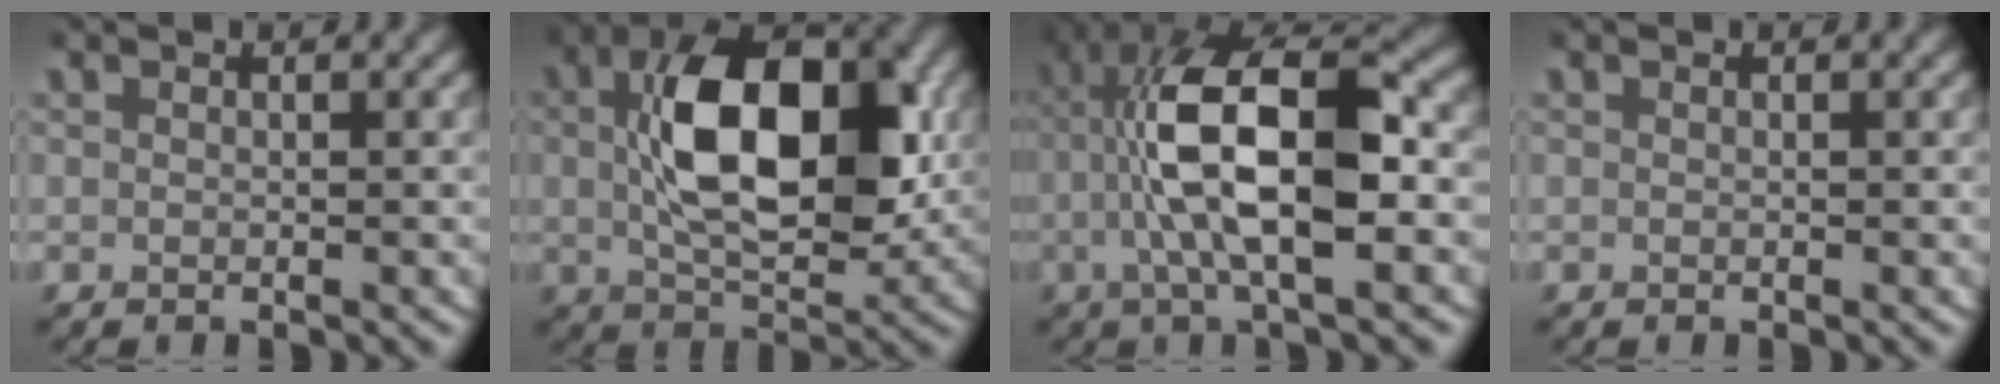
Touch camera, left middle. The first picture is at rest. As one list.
[{"total": 12.3, "force": [1.2, 6.7, 10.2], "torque": [-0.184, -0.010, 0.020]}, {"total": 10.7, "force": [0.4, 5.1, 9.3], "torque": [-0.179, -0.007, 0.001]}, {"total": 0.0}]